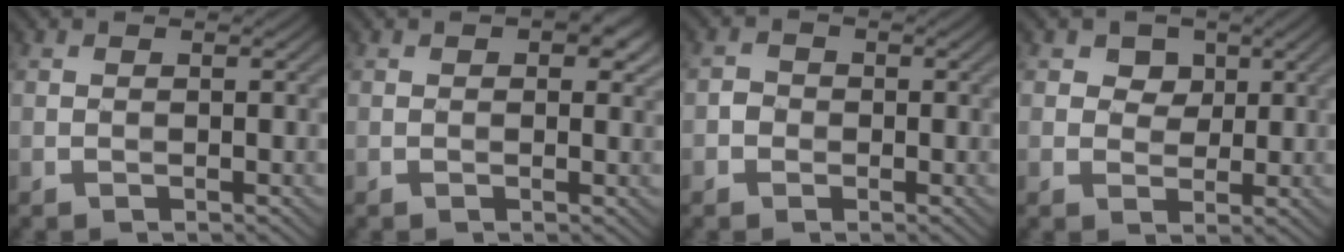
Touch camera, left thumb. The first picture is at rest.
{"total": 4.3, "force": [1.9, 2.2, 3.2], "torque": [-0.037, 0.001, 0.023]}
{"total": 1.7, "force": [-0.9, 1.4, 0.4], "torque": [-0.008, 0.001, -0.023]}
{"total": 3.9, "force": [1.6, 3.1, 1.9], "torque": [-0.036, -0.009, 0.022]}